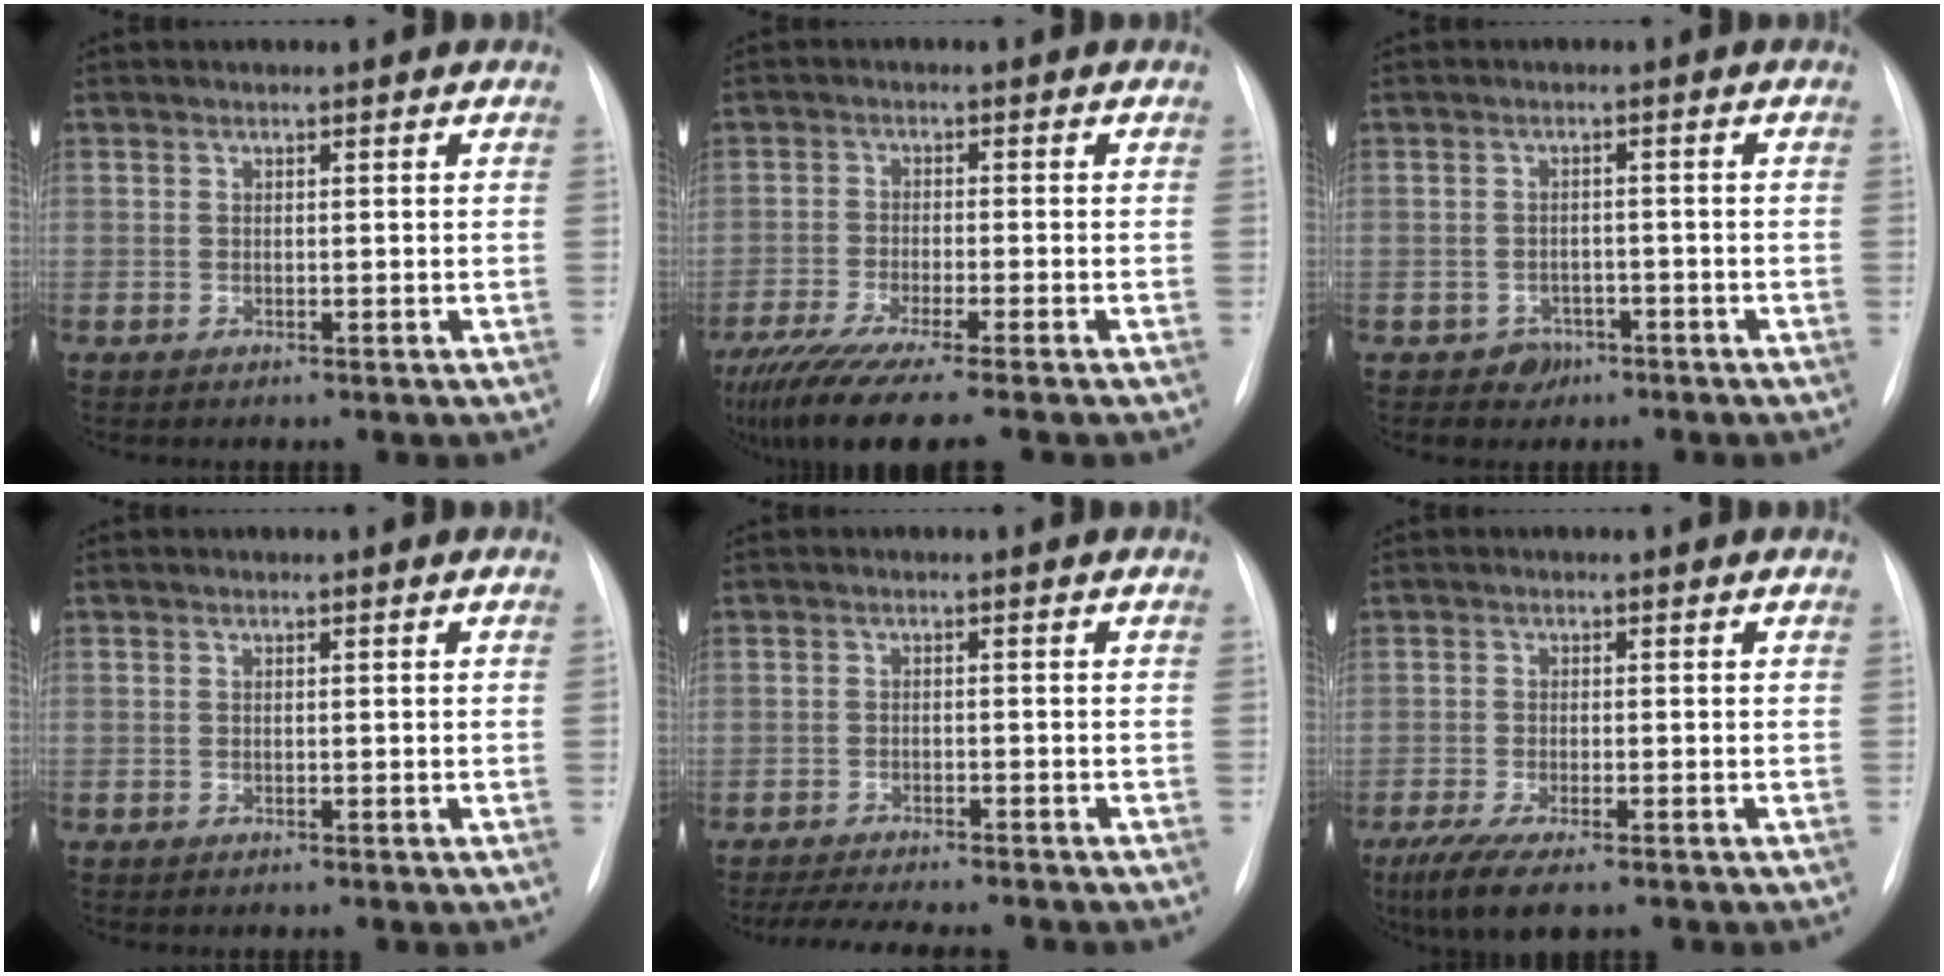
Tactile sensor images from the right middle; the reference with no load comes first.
{"total": 13.0, "force": [-10.4, 0.5, 7.9], "torque": [-0.138, -0.037, -0.170]}
{"total": 2.8, "force": [-1.6, 2.3, 0.0], "torque": [0.005, 0.012, -0.021]}
{"total": 0.0}
{"total": 9.8, "force": [-8.7, 2.0, 4.1], "torque": [-0.062, -0.008, -0.125]}
{"total": 7.3, "force": [-4.9, 1.7, 5.1], "torque": [-0.094, -0.021, -0.077]}